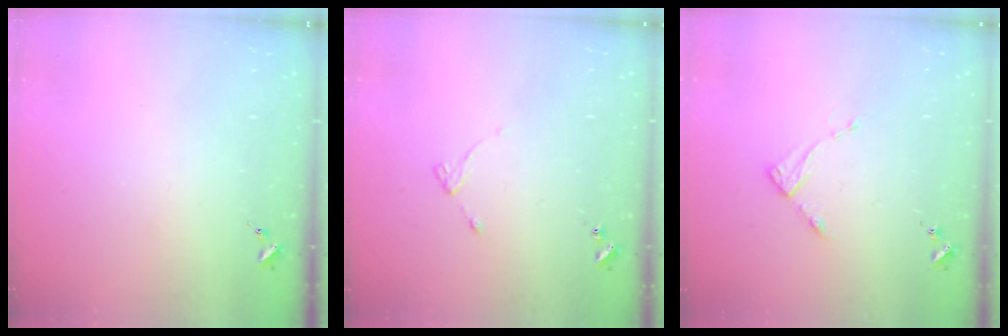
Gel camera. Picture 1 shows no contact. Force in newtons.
{"total": 4.3, "press": 4.2, "slide": 0.6}
{"total": 2.8, "press": 2.8, "slide": 0.4}